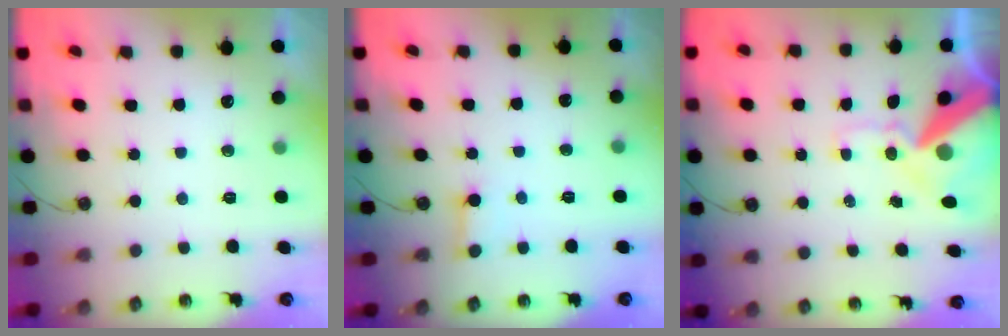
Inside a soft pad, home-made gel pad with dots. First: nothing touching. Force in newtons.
{"total": 2.8, "press": 2.8, "slide": 0.3}
{"total": 17.3, "press": 17.1, "slide": 2.6}